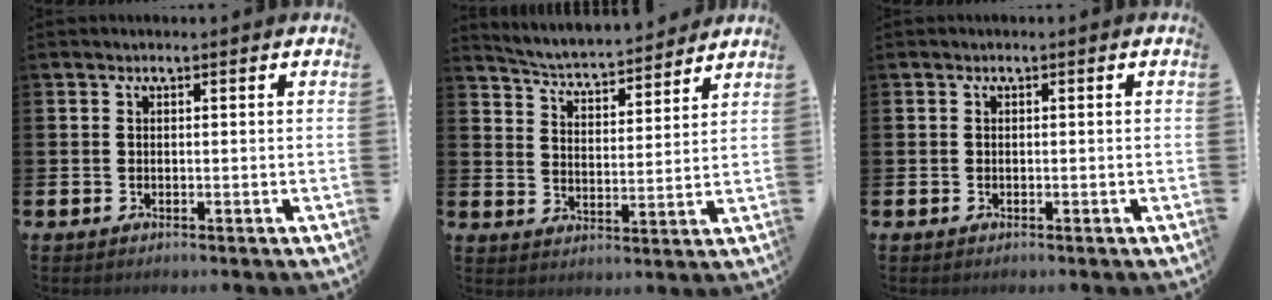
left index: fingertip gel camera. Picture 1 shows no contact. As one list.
[{"total": 4.9, "force": [4.9, 0.6, 0.8], "torque": [-0.041, -0.044, 0.080]}, {"total": 0.0}]